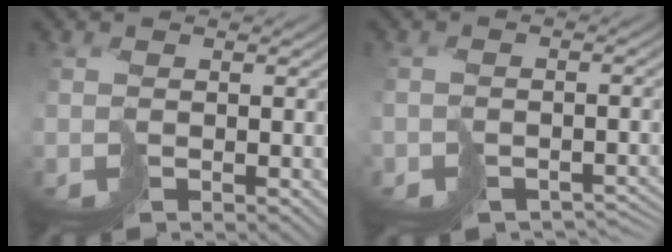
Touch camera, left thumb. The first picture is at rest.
{"total": 5.8, "force": [-4.7, 3.3, 1.1], "torque": [0.006, -0.006, -0.055]}